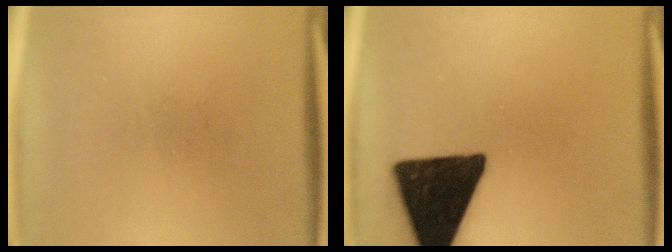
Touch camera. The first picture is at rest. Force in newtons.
{"total": 18.0}